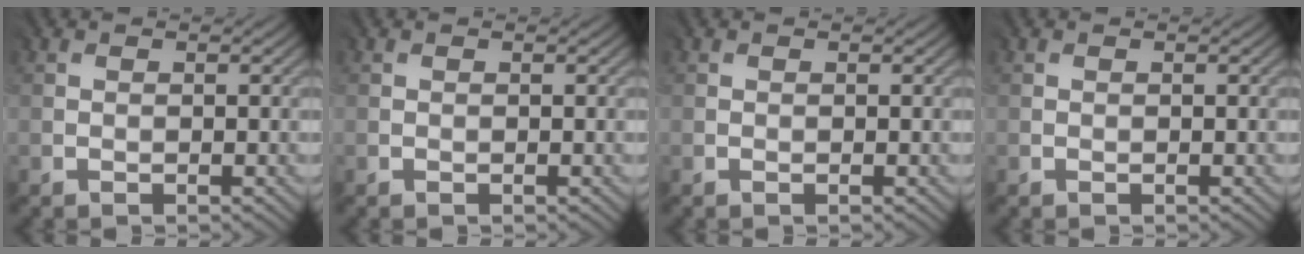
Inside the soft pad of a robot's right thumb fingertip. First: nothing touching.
{"total": 0.0}
{"total": 0.0}
{"total": 0.0}